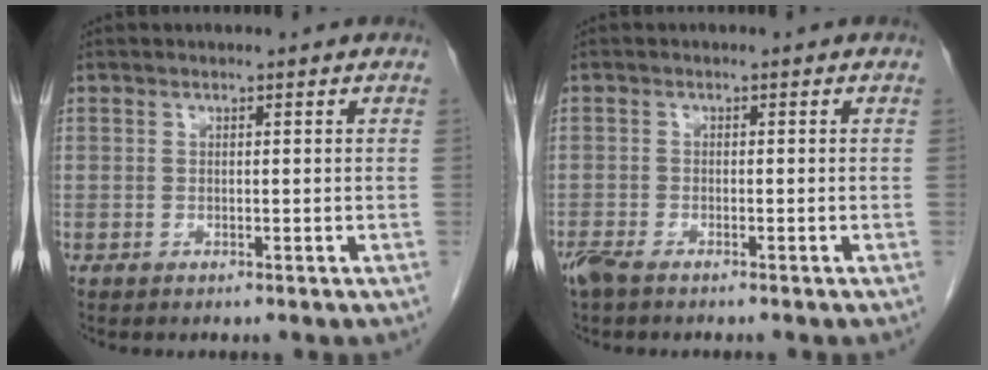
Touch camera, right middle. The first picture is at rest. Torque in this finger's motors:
{"motor_torque": [-0.09, 0.12, 0.00, 0.00]}